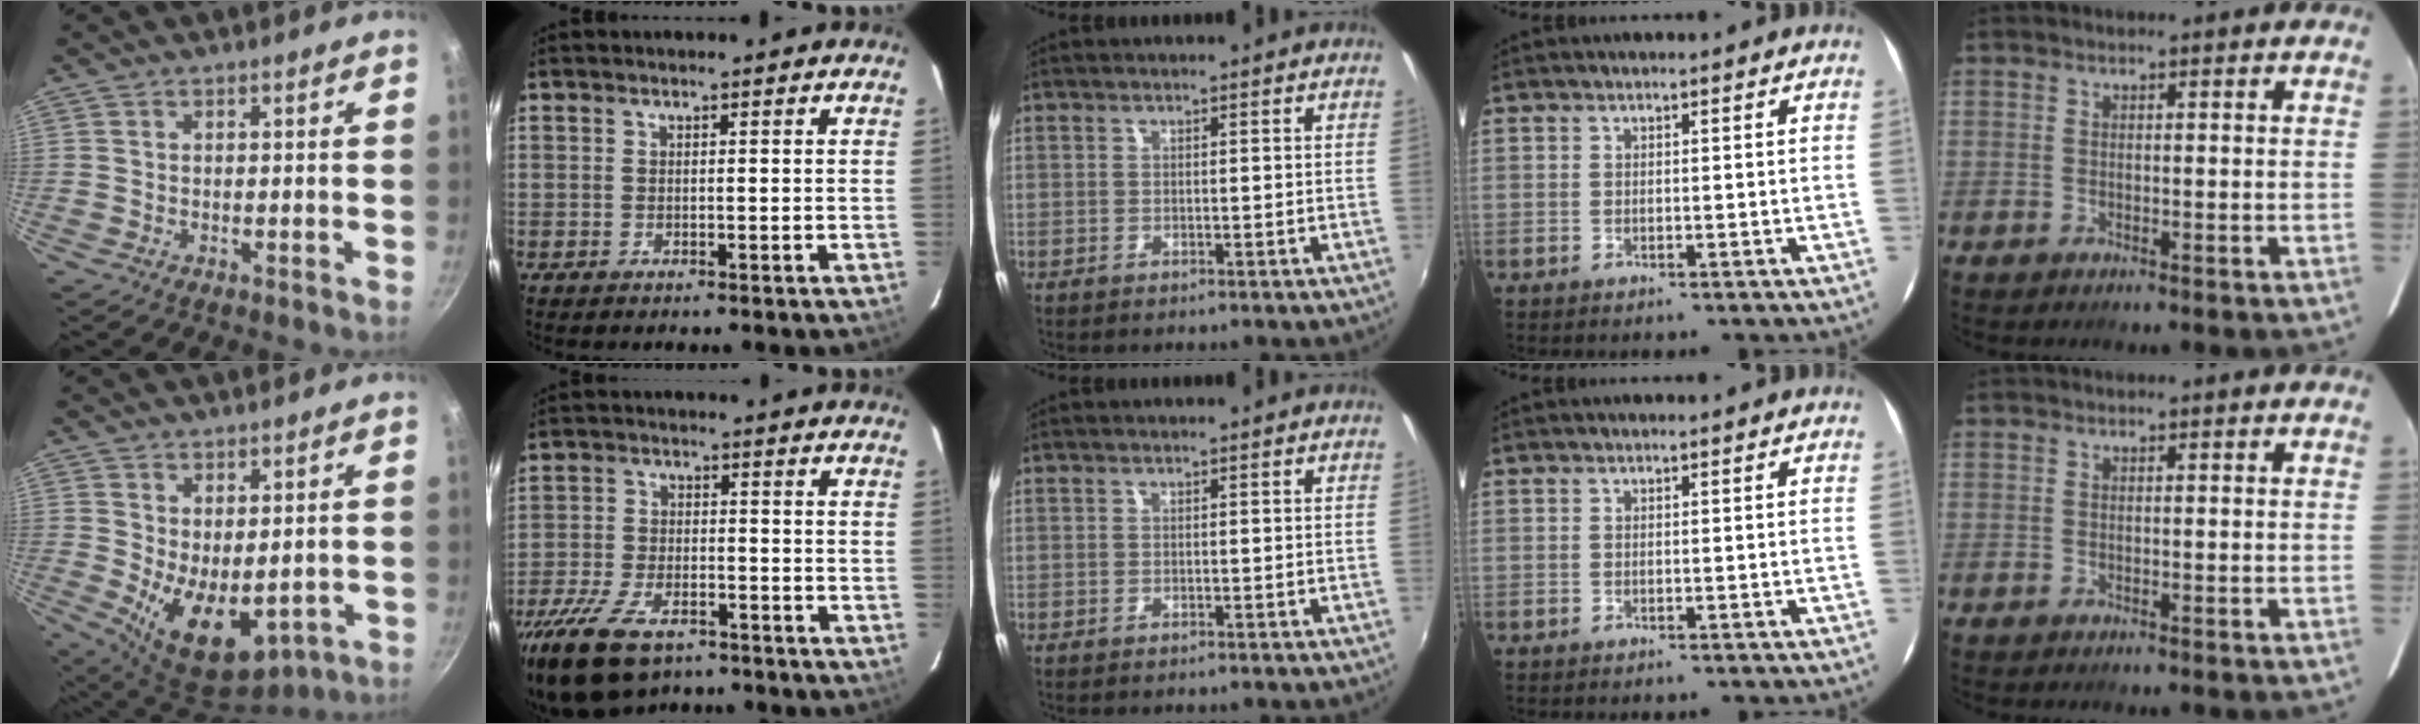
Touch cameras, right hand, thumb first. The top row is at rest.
{"thumb": {"total": 11.0, "force": [0.1, 6.5, 8.9], "torque": [-0.117, -0.029, 0.026]}, "index": {"total": 15.3, "force": [-10.7, 7.2, 8.2], "torque": [-0.193, -0.027, -0.192]}}